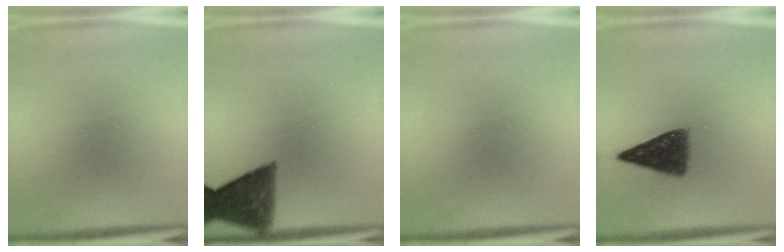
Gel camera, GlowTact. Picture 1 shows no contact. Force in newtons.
{"total": 9.7}
{"total": 0.0}
{"total": 7.5}